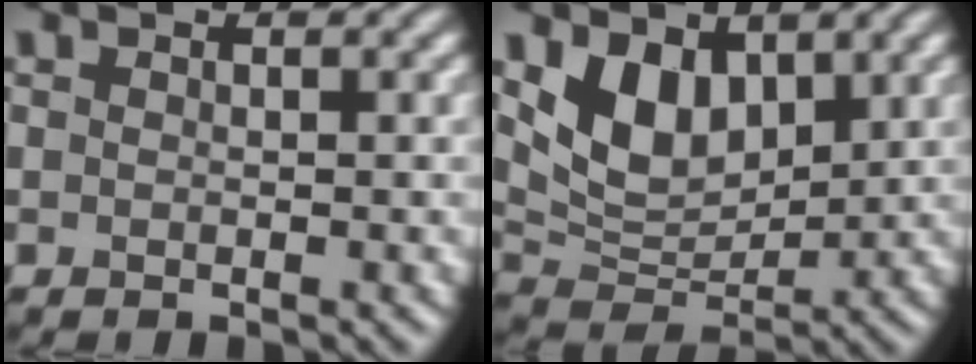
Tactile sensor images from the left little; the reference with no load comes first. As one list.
[{"total": 5.1, "force": [2.5, 3.2, 3.0], "torque": [-0.063, -0.017, 0.046]}]